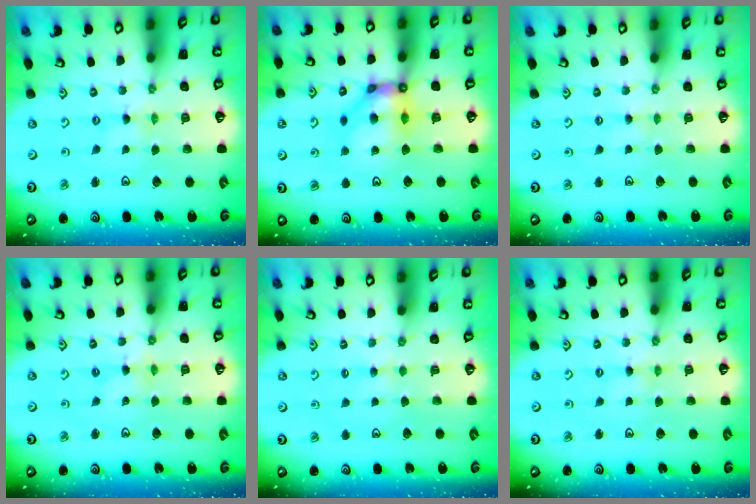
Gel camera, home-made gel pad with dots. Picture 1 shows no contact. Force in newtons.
{"total": 10.1, "press": 10.0, "slide": 1.4}
{"total": 1.6, "press": 1.6, "slide": 0.3}
{"total": 2.6, "press": 2.6, "slide": 0.2}
{"total": 2.7, "press": 2.7, "slide": 0.6}
{"total": 2.0, "press": 2.0, "slide": 0.3}